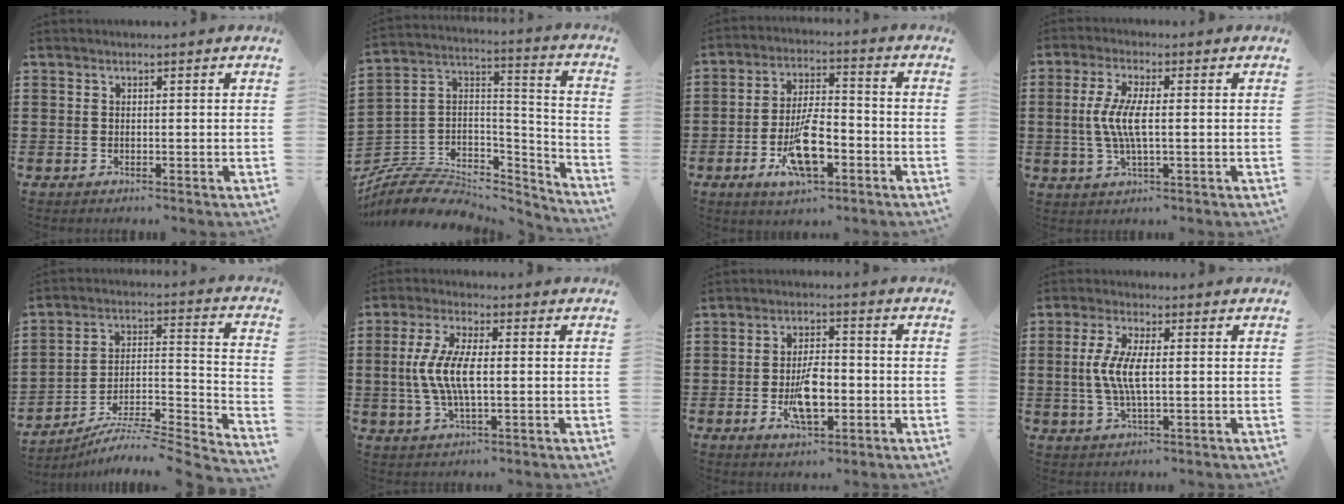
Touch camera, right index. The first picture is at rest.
{"total": 7.7, "force": [-6.1, 4.0, 2.5], "torque": [-0.061, 0.011, -0.119]}
{"total": 10.0, "force": [-4.0, 3.9, 8.3], "torque": [-0.162, 0.004, -0.069]}
{"total": 6.0, "force": [-0.3, 1.4, 5.8], "torque": [-0.133, -0.009, -0.016]}
{"total": 5.8, "force": [-5.0, 0.3, 2.9], "torque": [-0.046, -0.010, -0.103]}
{"total": 7.5, "force": [-0.5, 2.5, 7.0], "torque": [-0.160, -0.008, -0.019]}
{"total": 7.4, "force": [-1.7, 3.3, 6.4], "torque": [-0.127, 0.003, -0.032]}
{"total": 6.2, "force": [-0.1, 1.9, 5.9], "torque": [-0.129, -0.005, -0.009]}